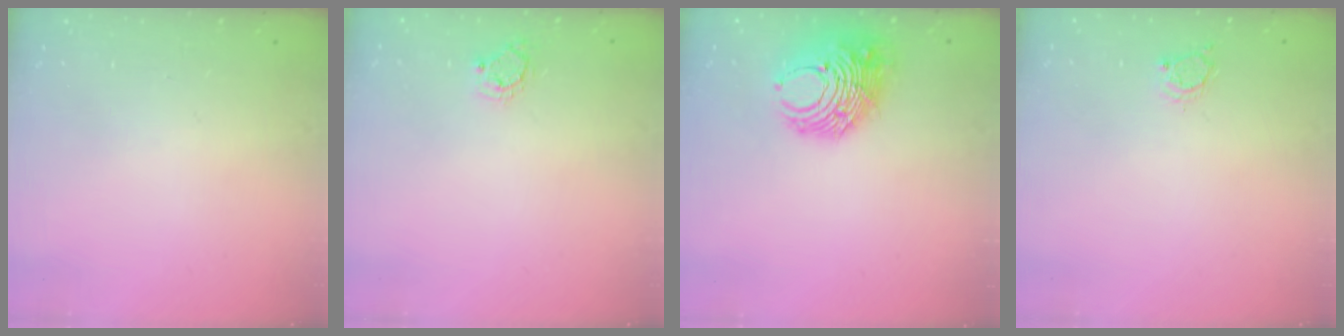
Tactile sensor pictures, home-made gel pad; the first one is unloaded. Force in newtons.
{"total": 5.6, "press": 5.6, "slide": 0.2}
{"total": 9.9, "press": 9.8, "slide": 1.2}
{"total": 3.9, "press": 3.9, "slide": 0.2}